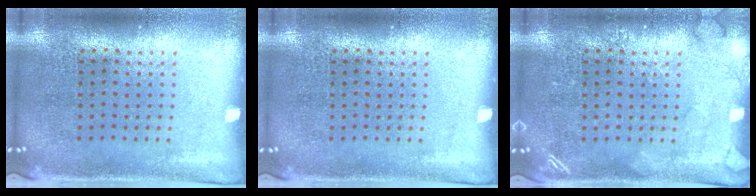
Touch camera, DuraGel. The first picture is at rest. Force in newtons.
{"total": 0.0}
{"total": 1.8, "press": 1.8, "slide": 0.3}